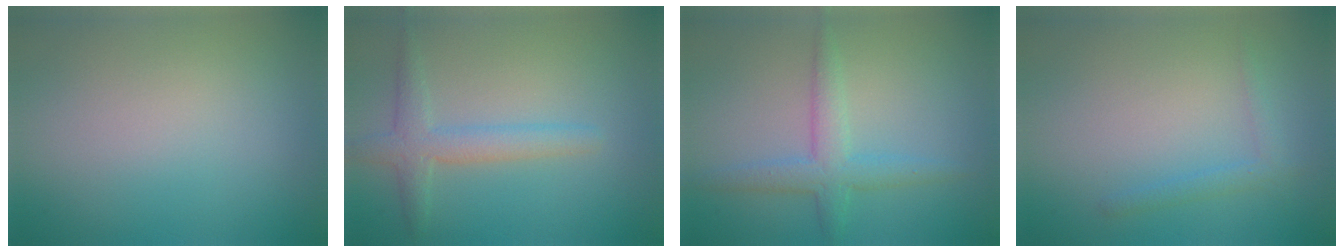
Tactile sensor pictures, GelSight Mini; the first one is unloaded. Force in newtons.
{"total": 2.8, "press": 2.8, "slide": 0.2}
{"total": 3.0, "press": 3.0, "slide": 0.1}
{"total": 1.3, "press": 1.3, "slide": 0.1}